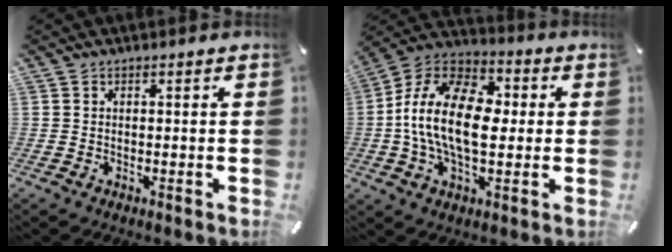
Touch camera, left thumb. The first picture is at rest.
{"total": 18.9, "force": [-0.9, 11.3, 15.0], "torque": [-0.315, 0.007, -0.023]}